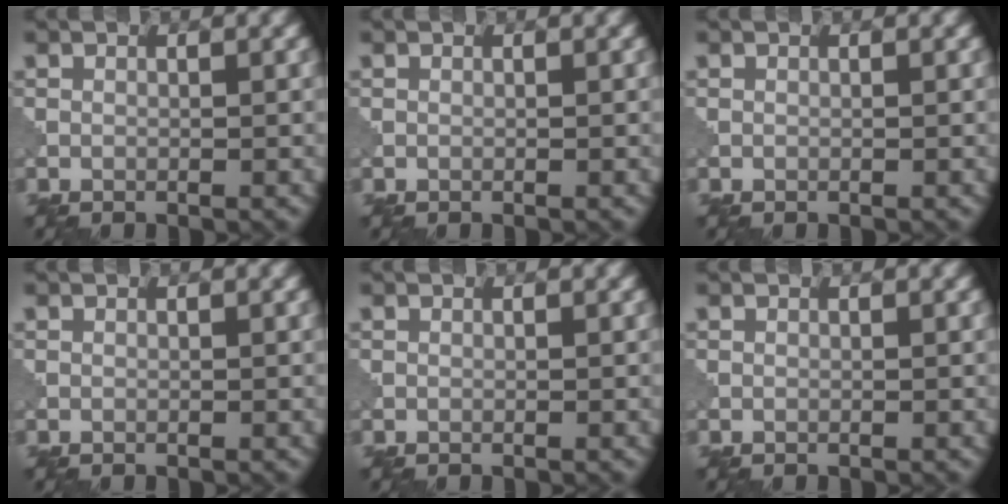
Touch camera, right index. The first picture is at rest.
{"total": 0.0}
{"total": 0.0}
{"total": 0.0}
{"total": 0.0}
{"total": 0.0}